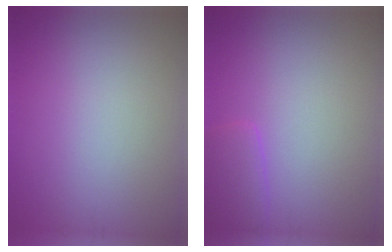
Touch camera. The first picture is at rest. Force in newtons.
{"total": 1.9, "press": 1.8, "slide": 0.3}